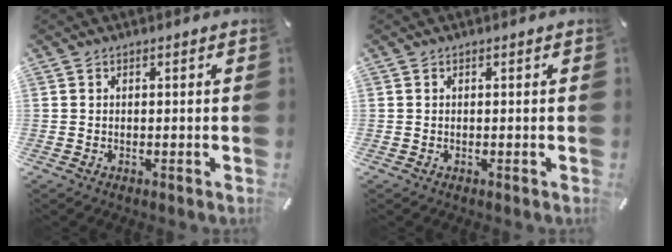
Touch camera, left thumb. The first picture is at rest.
{"total": 0.0}